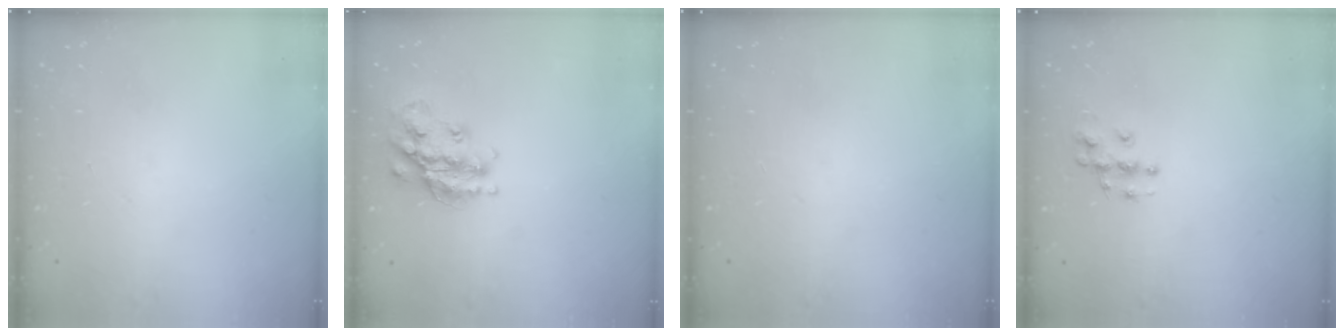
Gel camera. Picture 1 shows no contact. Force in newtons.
{"total": 16.9, "press": 16.9, "slide": 1.2}
{"total": 0.0}
{"total": 4.8, "press": 4.8, "slide": 0.3}